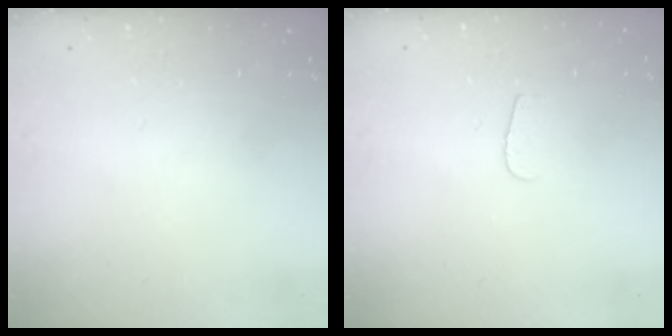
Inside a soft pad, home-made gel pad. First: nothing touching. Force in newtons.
{"total": 3.7, "press": 3.6, "slide": 0.4}